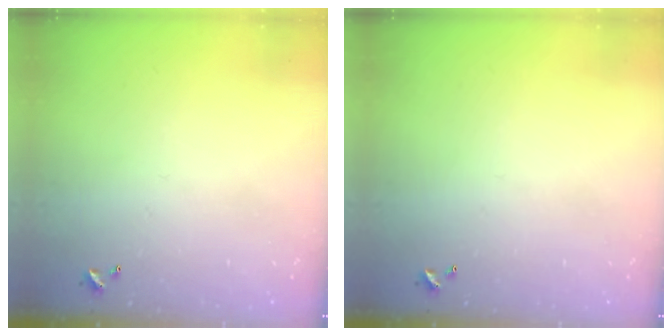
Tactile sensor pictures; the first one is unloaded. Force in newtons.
{"total": 0.0}